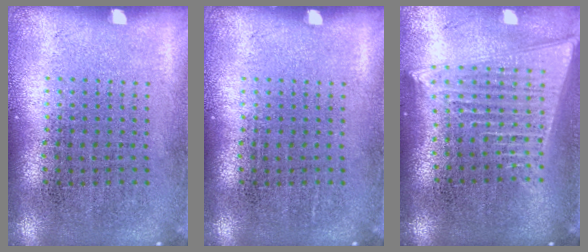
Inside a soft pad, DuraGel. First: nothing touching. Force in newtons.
{"total": 0.0}
{"total": 2.0, "press": 1.7, "slide": 1.1}